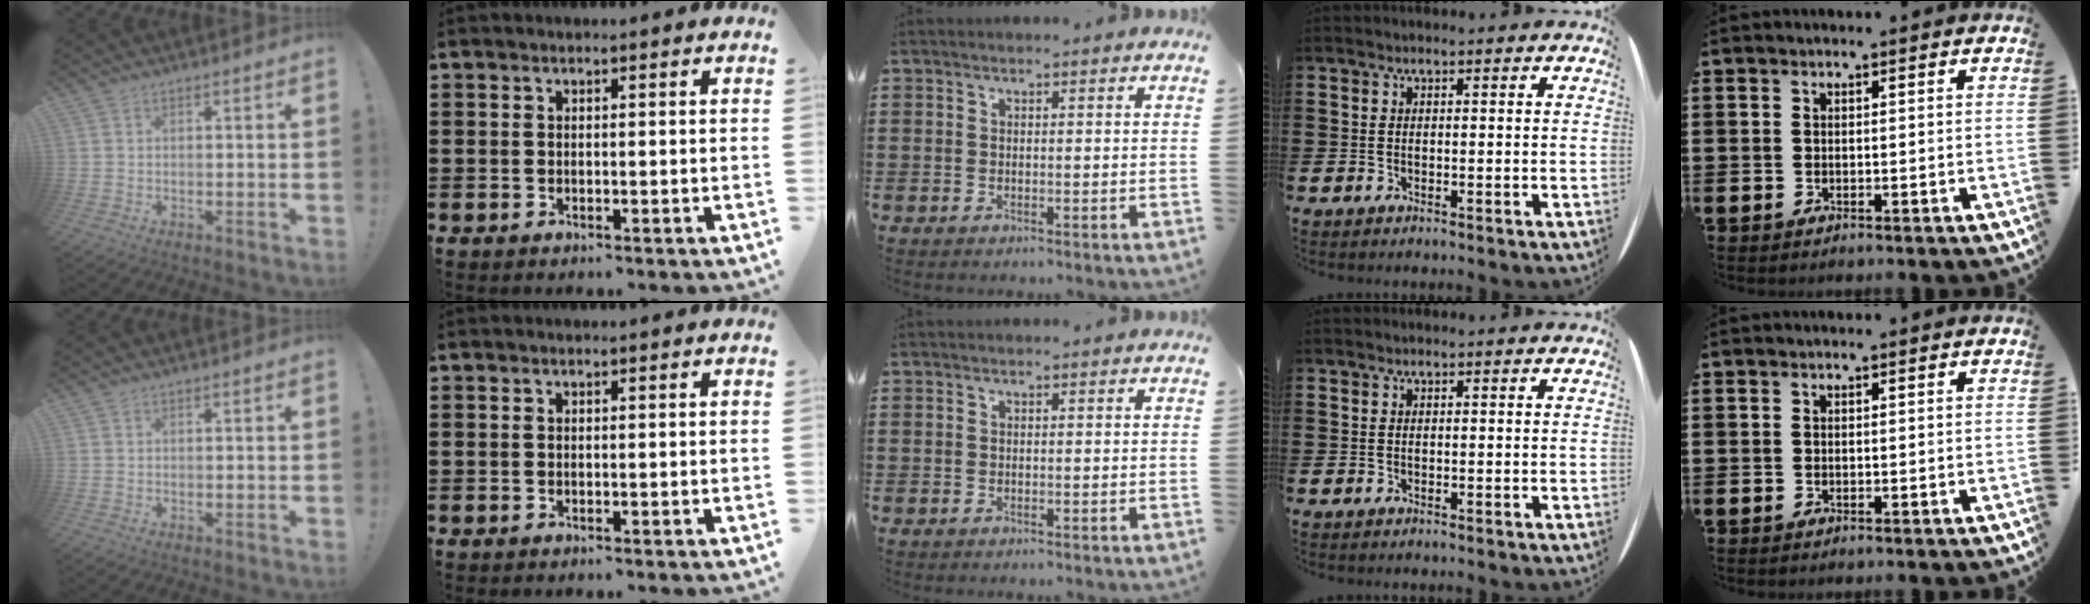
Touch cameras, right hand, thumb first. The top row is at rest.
{}